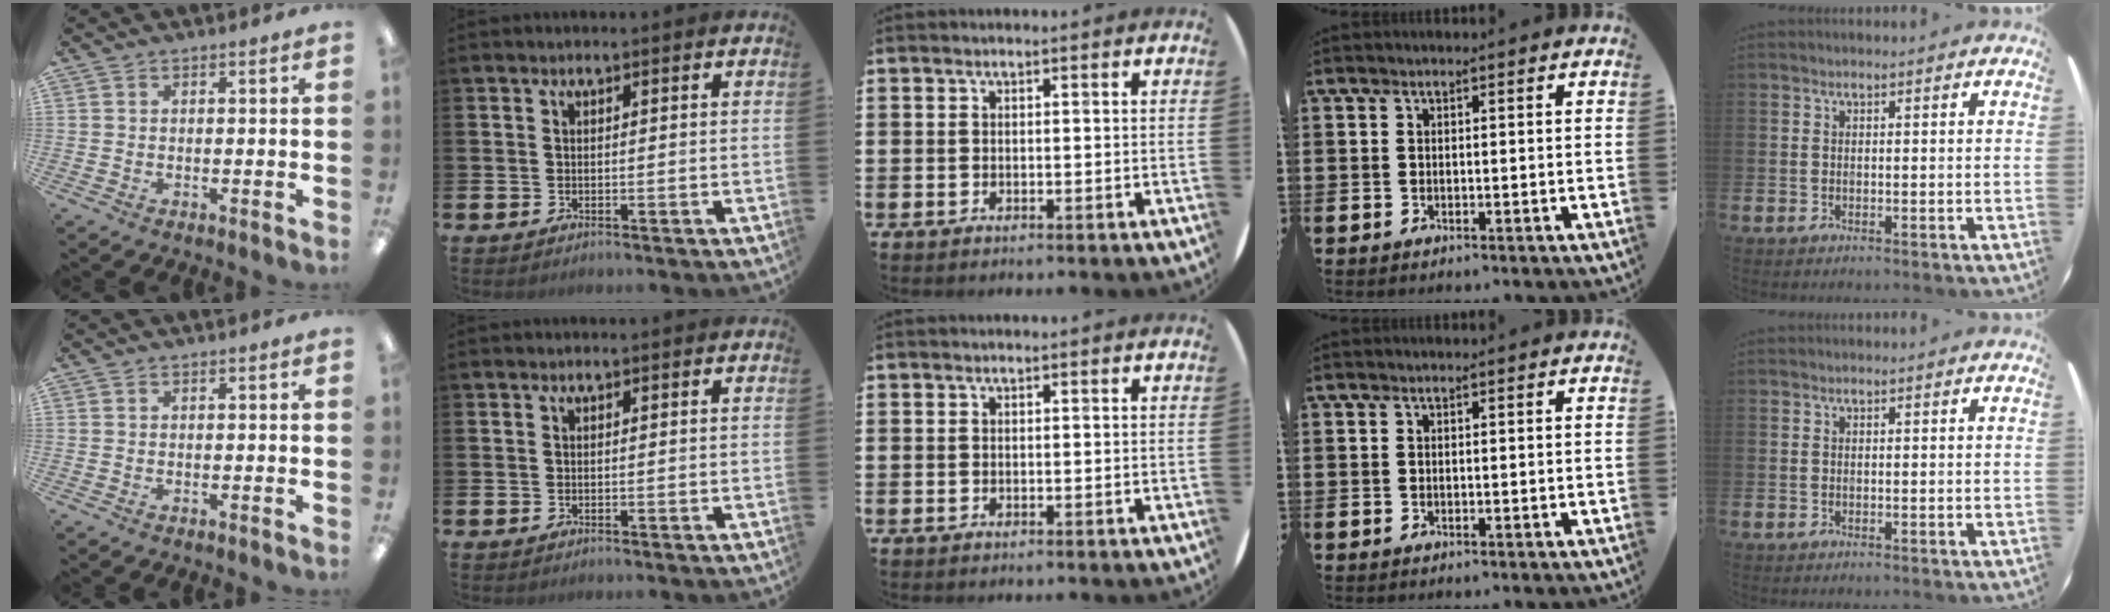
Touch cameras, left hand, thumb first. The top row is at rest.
{}